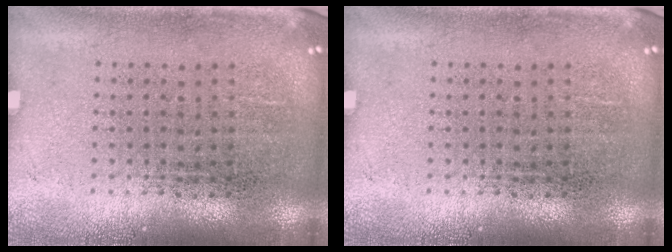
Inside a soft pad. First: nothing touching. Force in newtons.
{"total": 0.0}